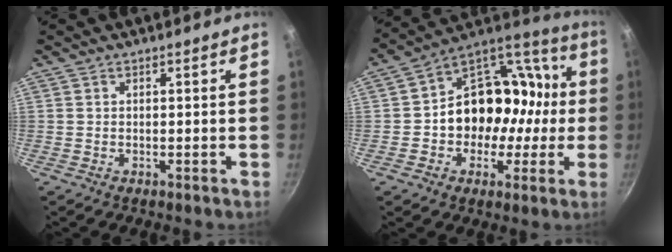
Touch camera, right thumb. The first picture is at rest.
{"total": 19.8, "force": [-1.1, 16.0, 11.5], "torque": [-0.130, 0.066, -0.019]}